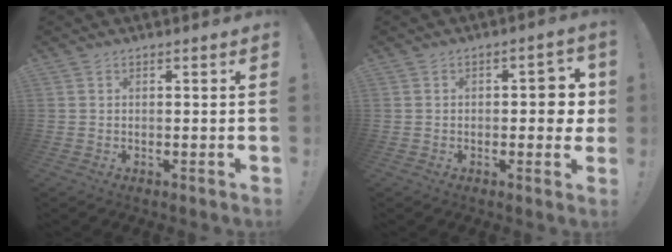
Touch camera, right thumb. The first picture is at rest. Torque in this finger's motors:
{"motor_torque": [0.72, 1.12, 0.35, -0.28, 0.00]}